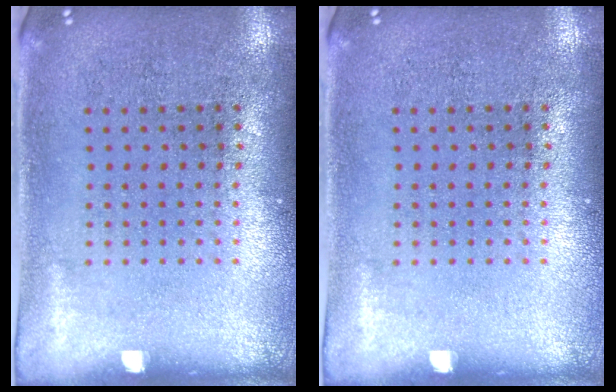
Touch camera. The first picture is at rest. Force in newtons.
{"total": 0.0}